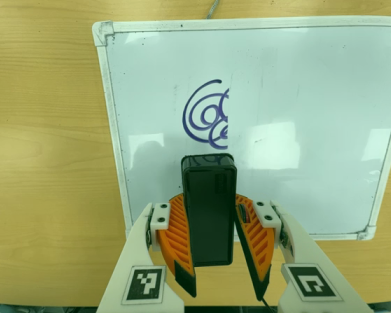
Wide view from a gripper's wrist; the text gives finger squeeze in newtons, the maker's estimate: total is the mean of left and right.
{"total": 9.7, "left": 9.9, "right": 9.5}